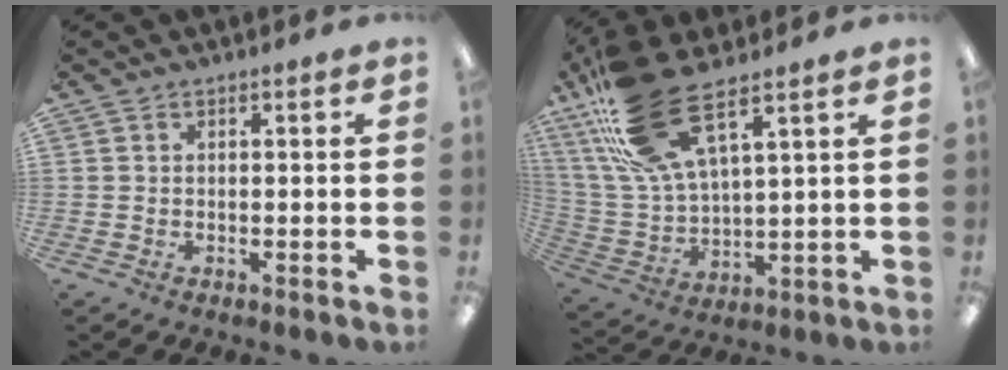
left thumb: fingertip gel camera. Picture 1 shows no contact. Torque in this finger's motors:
{"motor_torque": [0.37, 0.38, 1.35, -1.41, 0.23]}